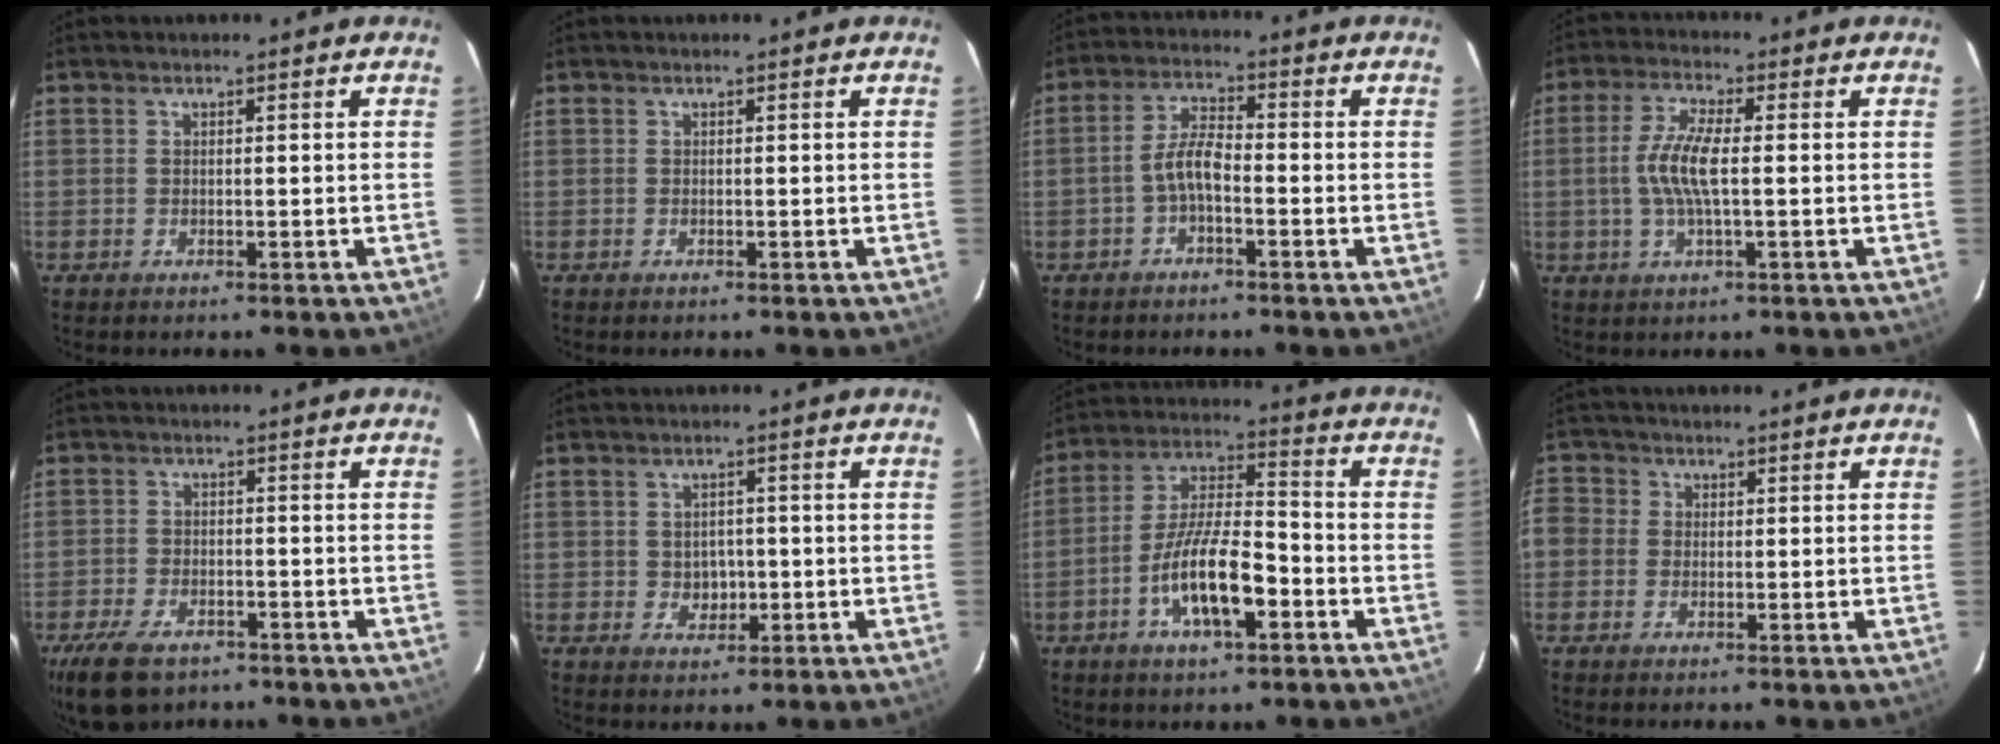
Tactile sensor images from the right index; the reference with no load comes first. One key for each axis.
{"total": 0.0}
{"total": 4.6, "fx": -2.0, "fy": 1.4, "fz": 3.9, "tx": -0.082, "ty": 0.014, "tz": -0.040}
{"total": 7.8, "fx": -0.2, "fy": 1.8, "fz": 7.6, "tx": -0.155, "ty": 0.004, "tz": -0.006}
{"total": 10.4, "fx": -7.3, "fy": 5.3, "fz": 5.3, "tx": -0.138, "ty": -0.019, "tz": -0.129}
{"total": 3.4, "fx": -0.4, "fy": 3.1, "fz": 1.5, "tx": -0.026, "ty": 0.008, "tz": 0.001}
{"total": 12.8, "fx": -5.3, "fy": 3.8, "fz": 11.0, "tx": -0.216, "ty": 0.003, "tz": -0.096}
{"total": 5.3, "fx": -0.8, "fy": 5.0, "fz": 1.6, "tx": -0.039, "ty": 0.012, "tz": -0.030}